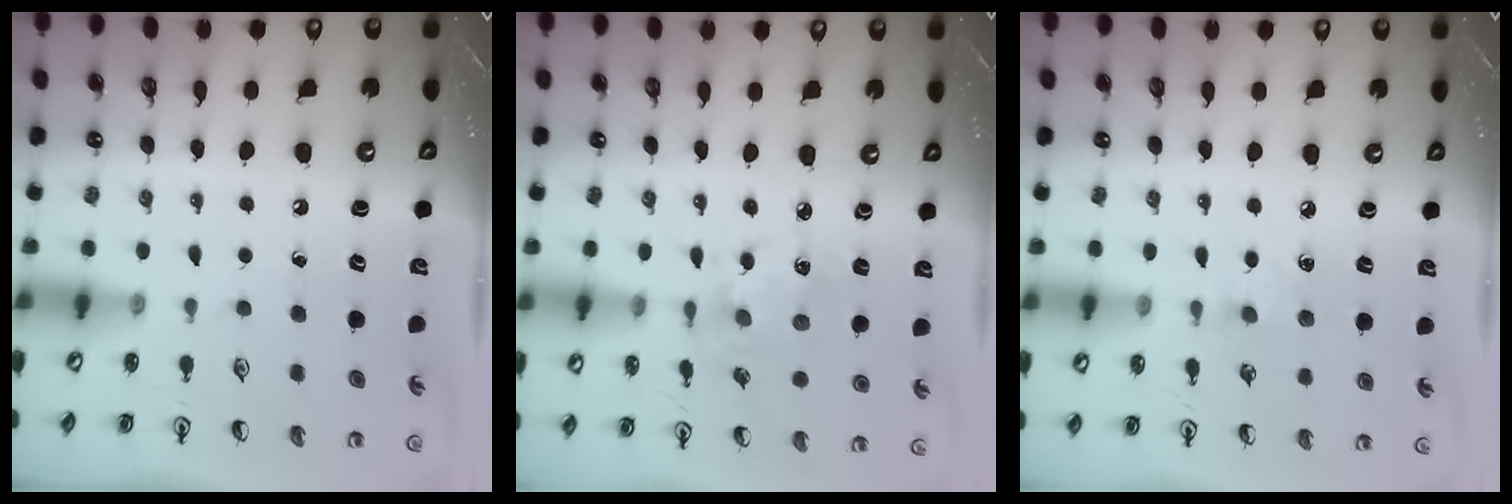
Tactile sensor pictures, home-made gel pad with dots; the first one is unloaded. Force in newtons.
{"total": 5.1, "press": 4.9, "slide": 1.4}
{"total": 6.5, "press": 6.5, "slide": 0.8}